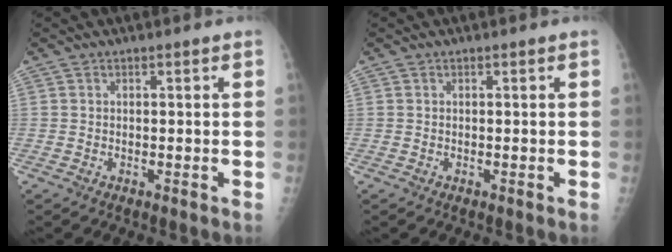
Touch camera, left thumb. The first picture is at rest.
{"total": 0.0}